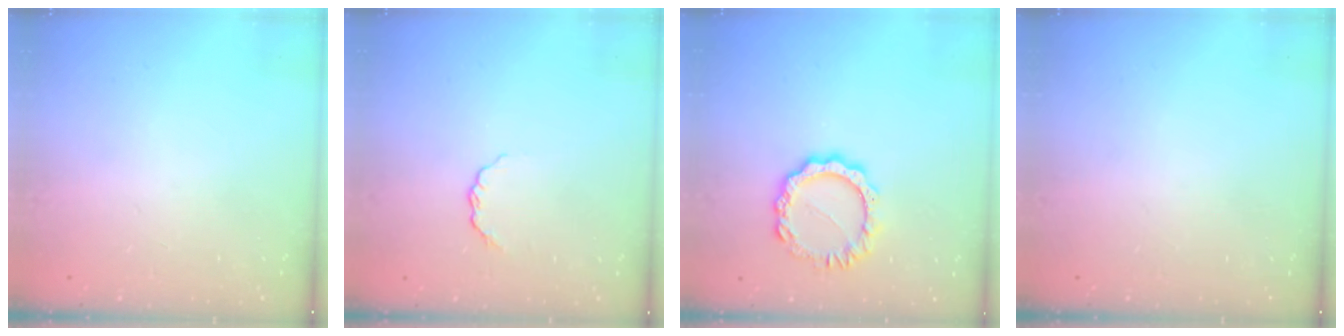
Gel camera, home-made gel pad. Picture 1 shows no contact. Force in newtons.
{"total": 3.3, "press": 3.3, "slide": 0.3}
{"total": 9.4, "press": 9.4, "slide": 0.8}
{"total": 0.0}